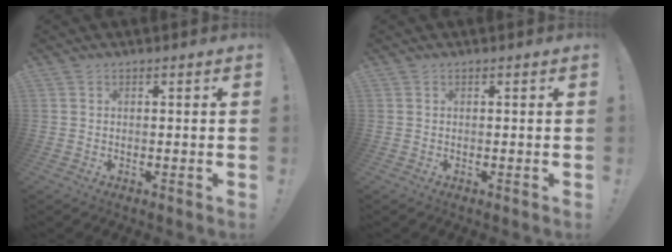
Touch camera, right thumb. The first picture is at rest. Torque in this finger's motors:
{"motor_torque": [-0.06, 0.06, -0.01, 0.00, 0.01]}